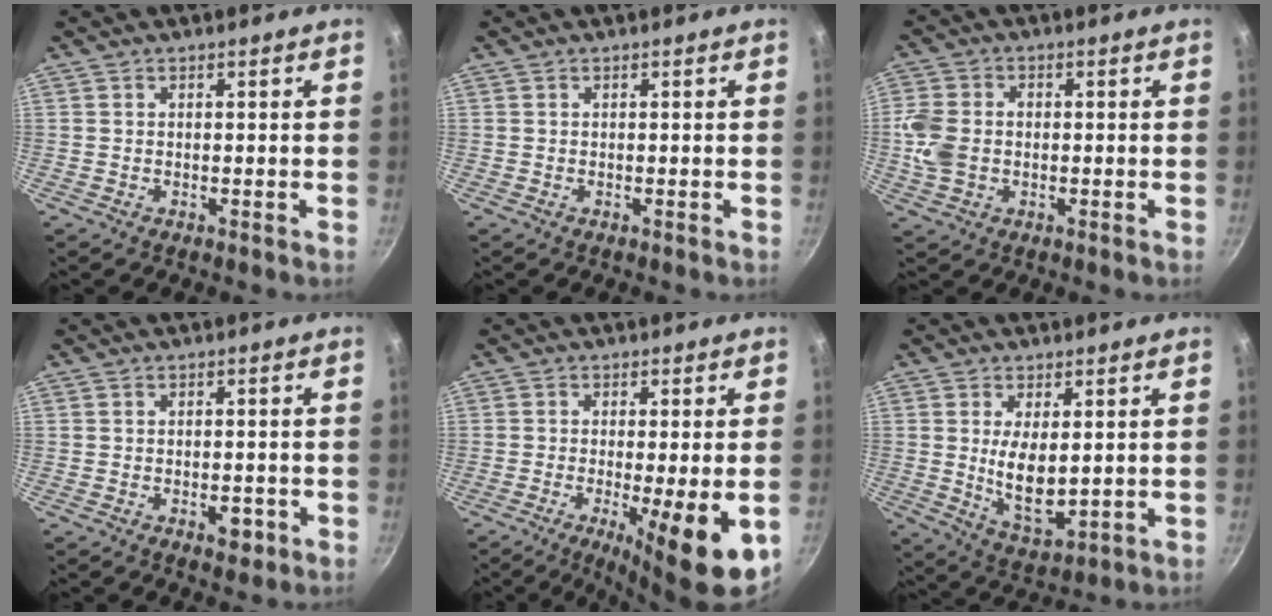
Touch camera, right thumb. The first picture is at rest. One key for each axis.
{"total": 0.0}
{"total": 7.7, "fx": -0.6, "fy": 5.9, "fz": 4.9, "tx": -0.096, "ty": 0.007, "tz": -0.016}
{"total": 3.3, "fx": -1.2, "fy": 1.8, "fz": 2.5, "tx": -0.024, "ty": 0.009, "tz": -0.012}
{"total": 11.8, "fx": -3.5, "fy": 2.3, "fz": 11.0, "tx": -0.166, "ty": -0.010, "tz": -0.048}
{"total": 9.3, "fx": 0.9, "fy": 4.3, "fz": 8.2, "tx": -0.135, "ty": -0.021, "tz": 0.030}